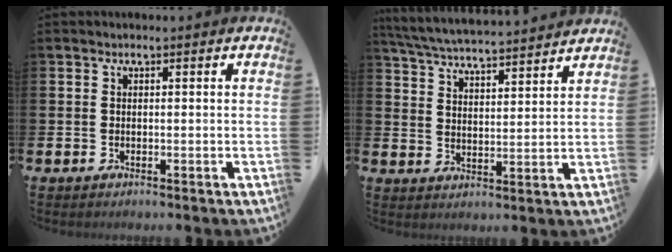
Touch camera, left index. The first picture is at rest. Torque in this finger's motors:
{"motor_torque": [-0.04, -2.08, 0.71, 0.21]}